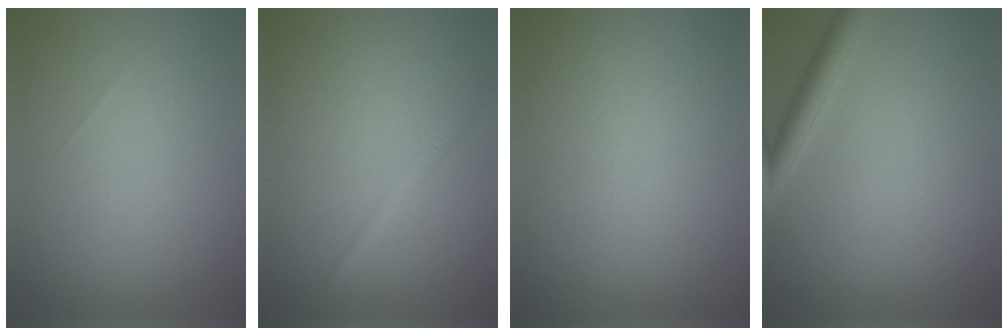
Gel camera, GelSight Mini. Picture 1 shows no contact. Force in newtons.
{"total": 1.4, "press": 1.4, "slide": 0.1}
{"total": 0.0}
{"total": 2.7, "press": 2.7, "slide": 0.2}